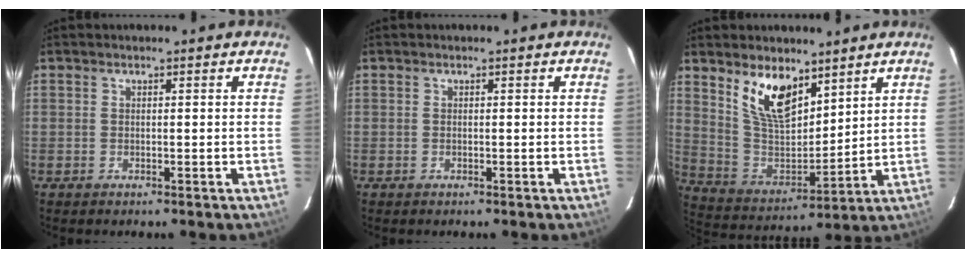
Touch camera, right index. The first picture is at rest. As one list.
[{"total": 0.0}, {"total": 12.8, "force": [8.1, 5.9, 8.0], "torque": [-0.152, -0.004, 0.167]}]